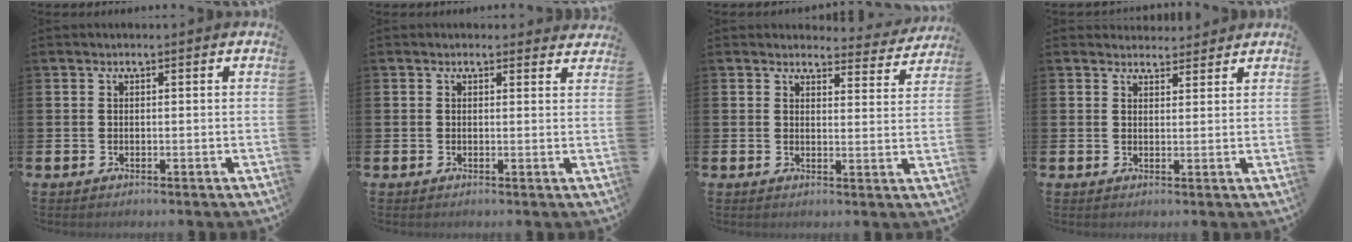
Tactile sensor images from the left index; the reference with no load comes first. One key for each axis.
{"total": 1.1, "fx": 1.0, "fy": 0.5, "fz": 0.1, "tx": 0.008, "ty": 0.001, "tz": 0.015}
{"total": 3.4, "fx": 3.3, "fy": 0.7, "fz": 0.1, "tx": 0.000, "ty": -0.023, "tz": 0.057}
{"total": 2.7, "fx": 2.6, "fy": 0.8, "fz": -0.2, "tx": 0.007, "ty": -0.012, "tz": 0.046}